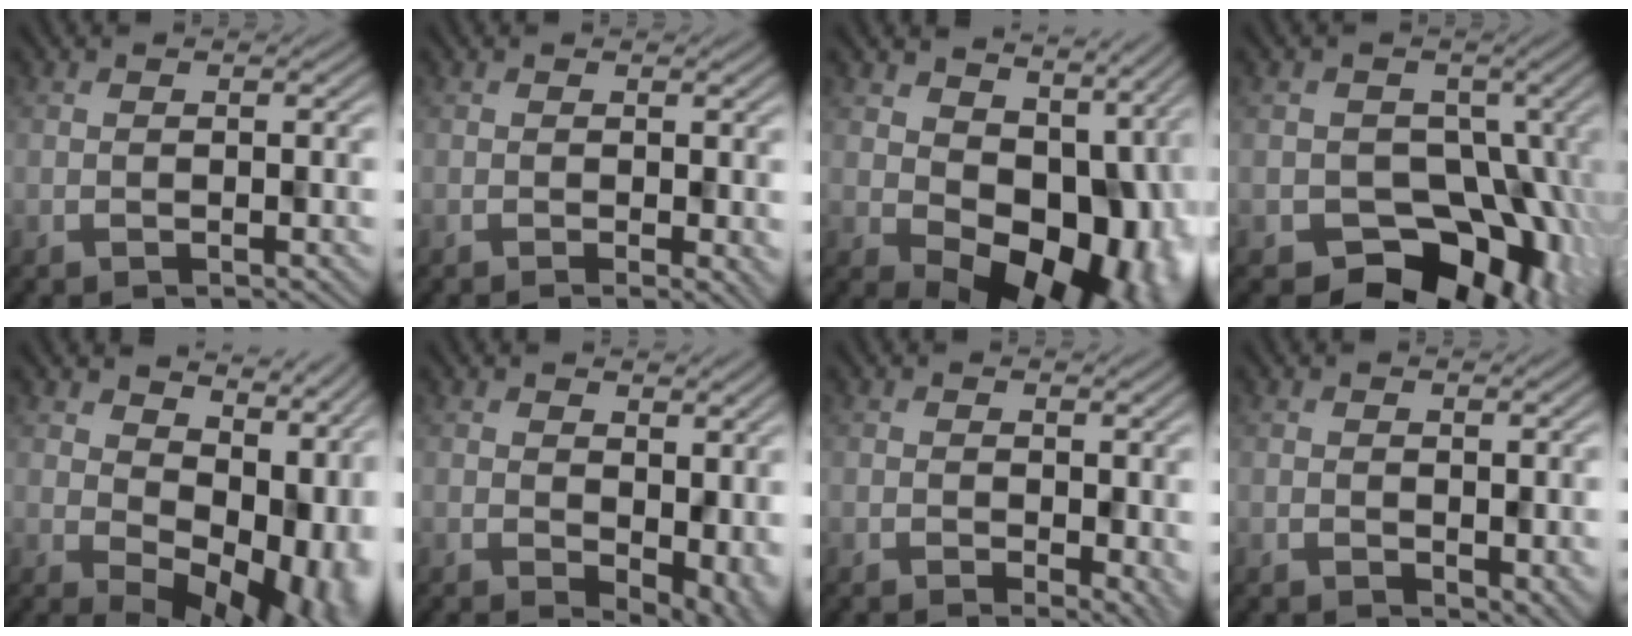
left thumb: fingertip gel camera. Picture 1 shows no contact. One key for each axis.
{"total": 2.1, "fx": -0.7, "fy": 0.5, "fz": 1.9, "tx": -0.035, "ty": -0.002, "tz": -0.004}
{"total": 13.5, "fx": 1.5, "fy": 9.4, "fz": 9.7, "tx": -0.123, "ty": -0.039, "tz": 0.048}
{"total": 11.0, "fx": -4.9, "fy": 8.5, "fz": 5.0, "tx": -0.039, "ty": -0.012, "tz": -0.078}
{"total": 13.6, "fx": 2.6, "fy": 8.9, "fz": 9.9, "tx": -0.109, "ty": -0.035, "tz": 0.087}
{"total": 5.8, "fx": -0.9, "fy": 3.4, "fz": 4.6, "tx": -0.065, "ty": -0.026, "tz": 0.004}
{"total": 3.3, "fx": -0.5, "fy": 1.7, "fz": 2.7, "tx": -0.033, "ty": -0.011, "tz": 0.010}
{"total": 3.4, "fx": -0.6, "fy": 2.0, "fz": 2.7, "tx": -0.040, "ty": -0.011, "tz": 0.011}